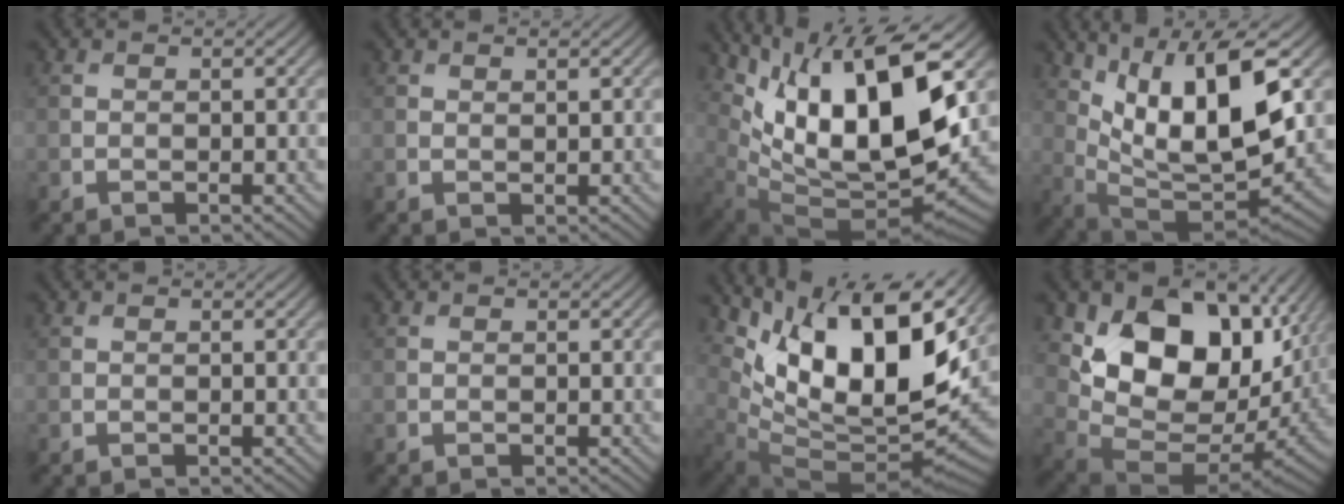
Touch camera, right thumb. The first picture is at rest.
{"total": 0.7, "force": [0.5, 0.1, 0.4], "torque": [-0.007, 0.000, 0.010]}
{"total": 17.1, "force": [5.6, 7.6, 14.3], "torque": [-0.260, 0.006, 0.105]}
{"total": 14.1, "force": [5.5, 5.0, 12.1], "torque": [-0.234, -0.003, 0.109]}
{"total": 0.0}
{"total": 0.0}
{"total": 15.8, "force": [6.7, 6.9, 12.6], "torque": [-0.236, 0.007, 0.125]}
{"total": 16.7, "force": [4.1, 11.0, 11.9], "torque": [-0.209, -0.032, 0.096]}